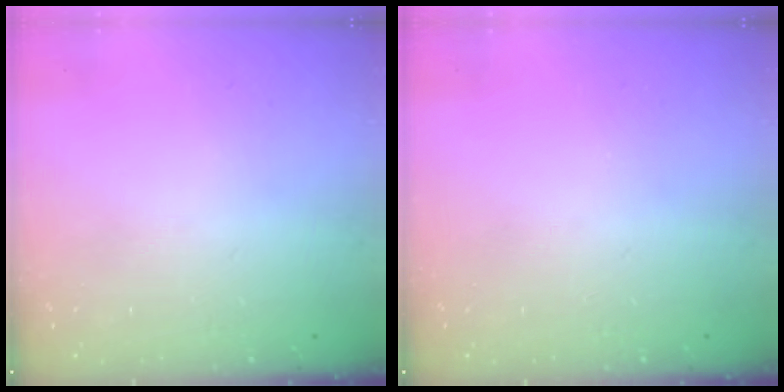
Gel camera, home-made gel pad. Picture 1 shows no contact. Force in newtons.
{"total": 0.0}